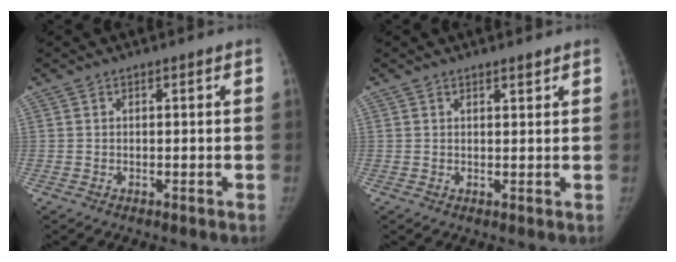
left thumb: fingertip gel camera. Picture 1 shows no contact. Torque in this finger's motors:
{"motor_torque": [-0.22, -0.20, -0.13, 0.28, -0.03]}